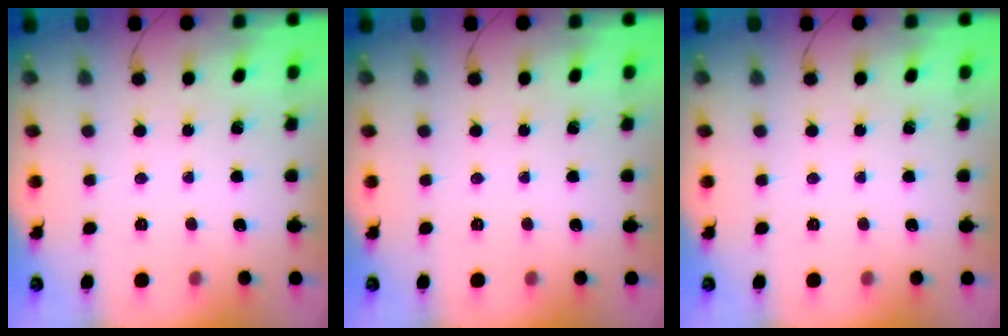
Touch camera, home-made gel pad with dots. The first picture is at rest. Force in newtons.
{"total": 0.0}
{"total": 0.0}